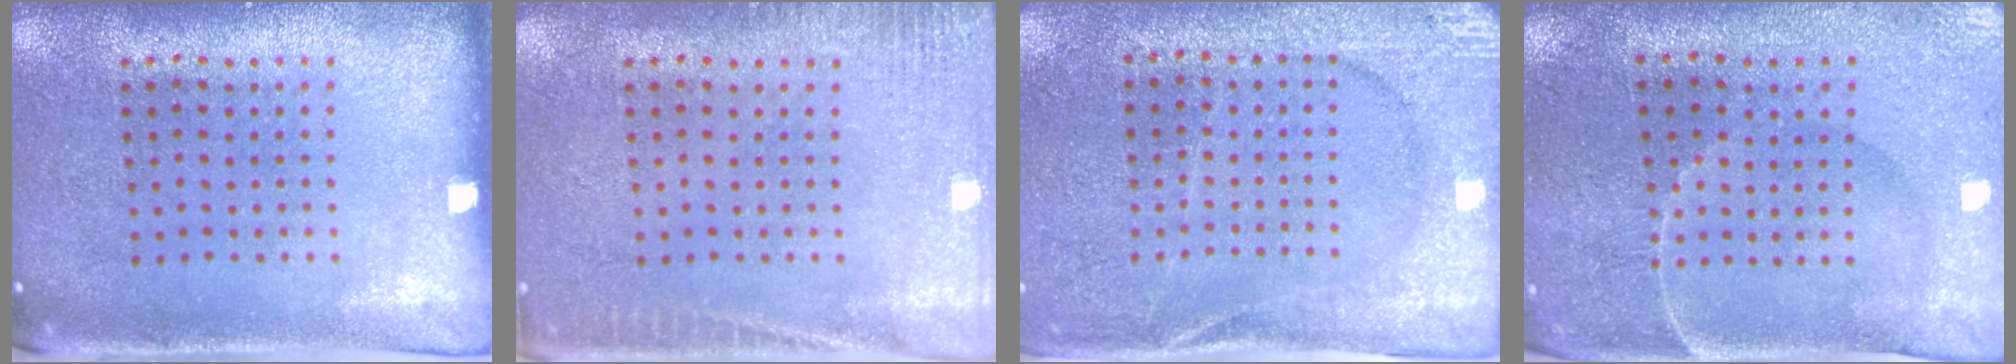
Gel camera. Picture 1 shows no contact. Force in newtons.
{"total": 2.7, "press": 2.7, "slide": 0.5}
{"total": 2.7, "press": 2.7, "slide": 0.3}
{"total": 0.6, "press": 0.5, "slide": 0.4}